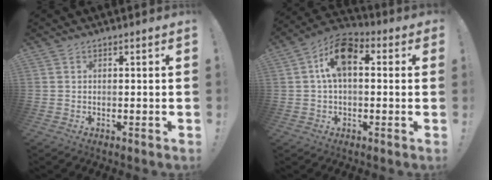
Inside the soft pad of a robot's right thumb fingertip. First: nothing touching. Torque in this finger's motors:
{"motor_torque": [0.03, 1.19, 0.19, 0.19, 0.37]}